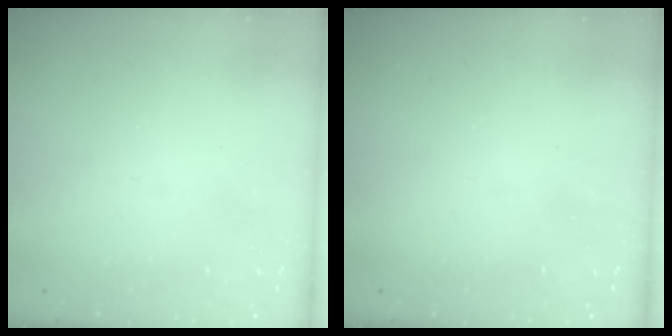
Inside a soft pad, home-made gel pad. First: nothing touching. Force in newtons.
{"total": 0.0}